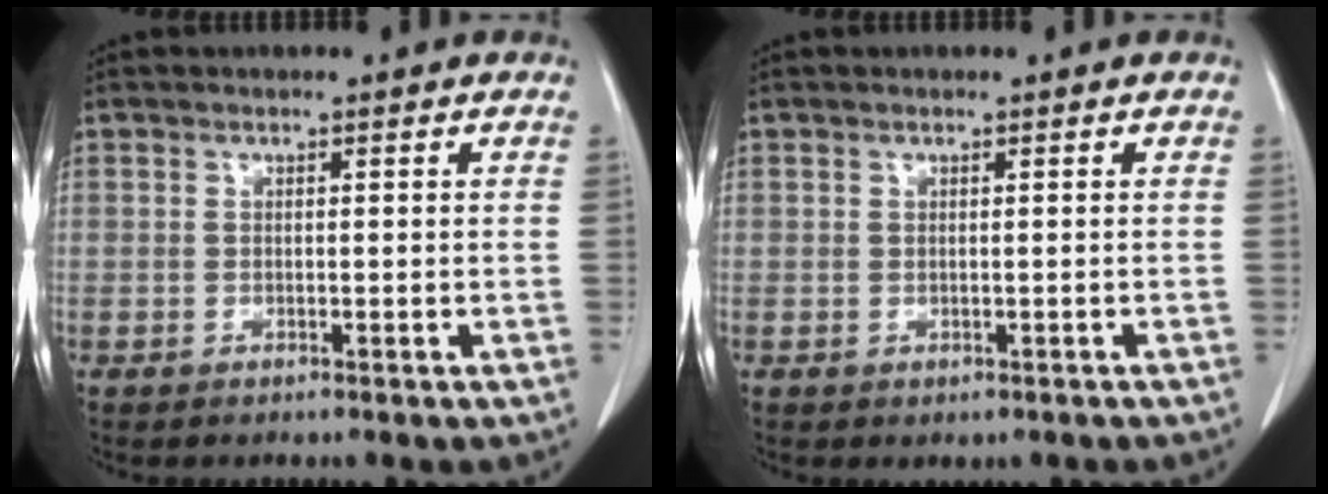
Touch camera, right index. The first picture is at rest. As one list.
[{"total": 1.0, "force": [-0.5, 0.8, 0.3], "torque": [-0.004, 0.004, -0.001]}]